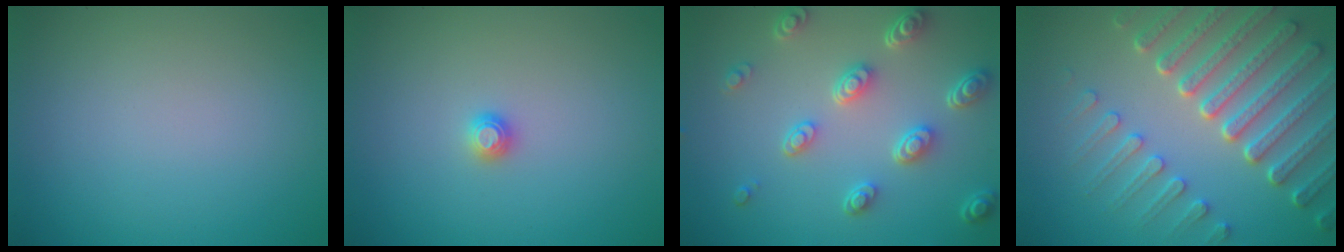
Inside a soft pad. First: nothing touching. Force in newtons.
{"total": 1.0, "press": 1.0, "slide": 0.1}
{"total": 5.0, "press": 3.7, "slide": 3.3}
{"total": 7.8, "press": 5.9, "slide": 5.1}